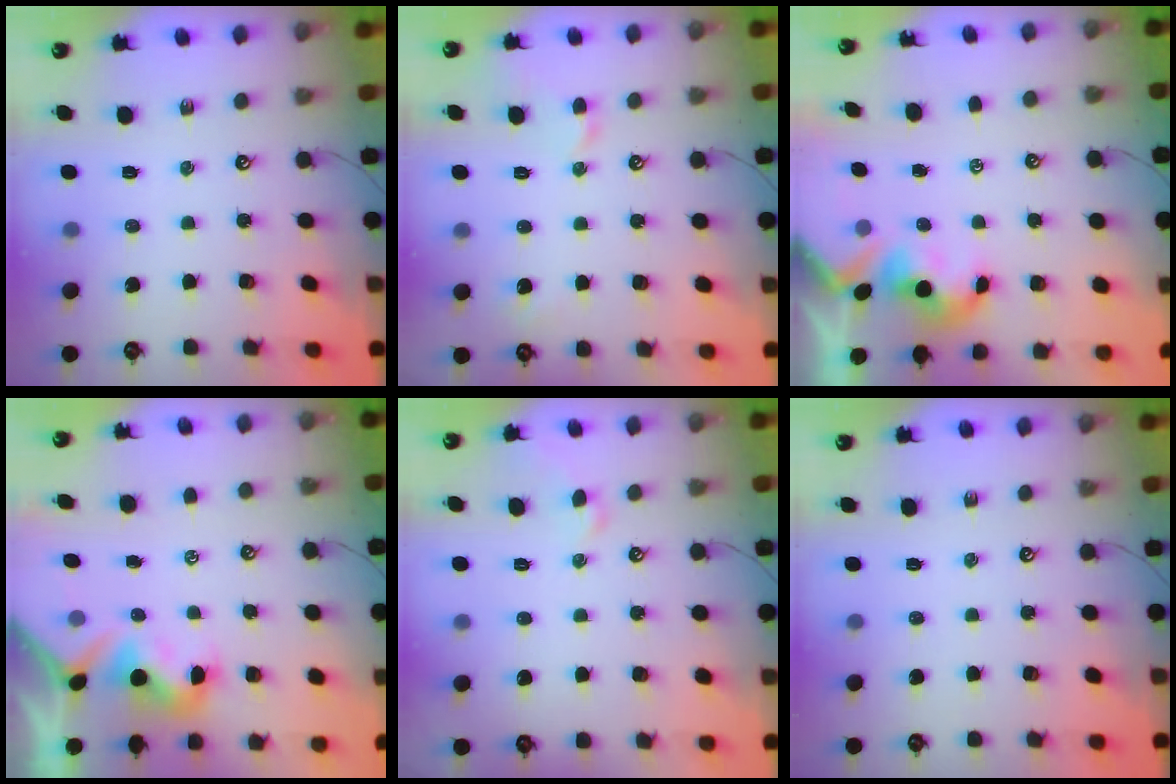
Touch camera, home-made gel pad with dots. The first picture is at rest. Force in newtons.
{"total": 1.5, "press": 1.4, "slide": 0.5}
{"total": 1.3, "press": 1.3, "slide": 0.0}
{"total": 2.2, "press": 2.2, "slide": 0.5}
{"total": 1.0, "press": 0.9, "slide": 0.3}
{"total": 0.0}